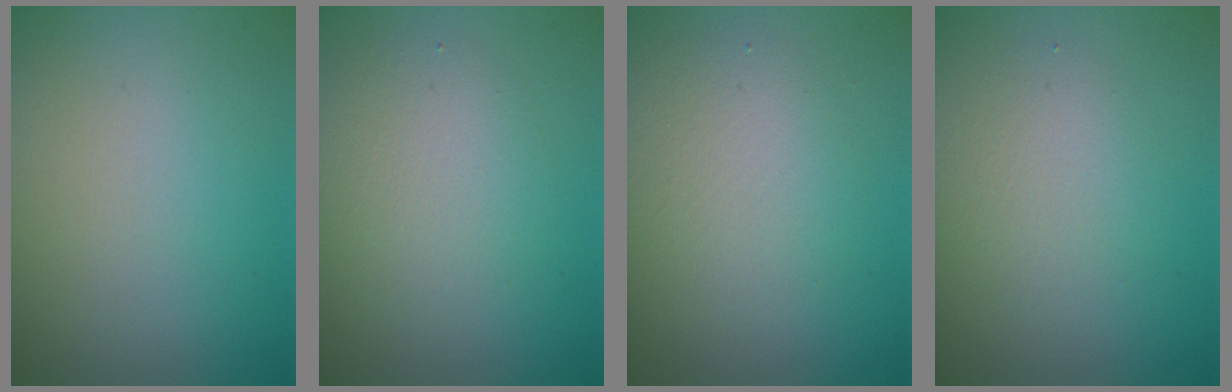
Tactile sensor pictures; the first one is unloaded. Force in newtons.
{"total": 3.2, "press": 3.2, "slide": 0.1}
{"total": 3.6, "press": 3.6, "slide": 0.4}
{"total": 2.4, "press": 2.4, "slide": 0.2}